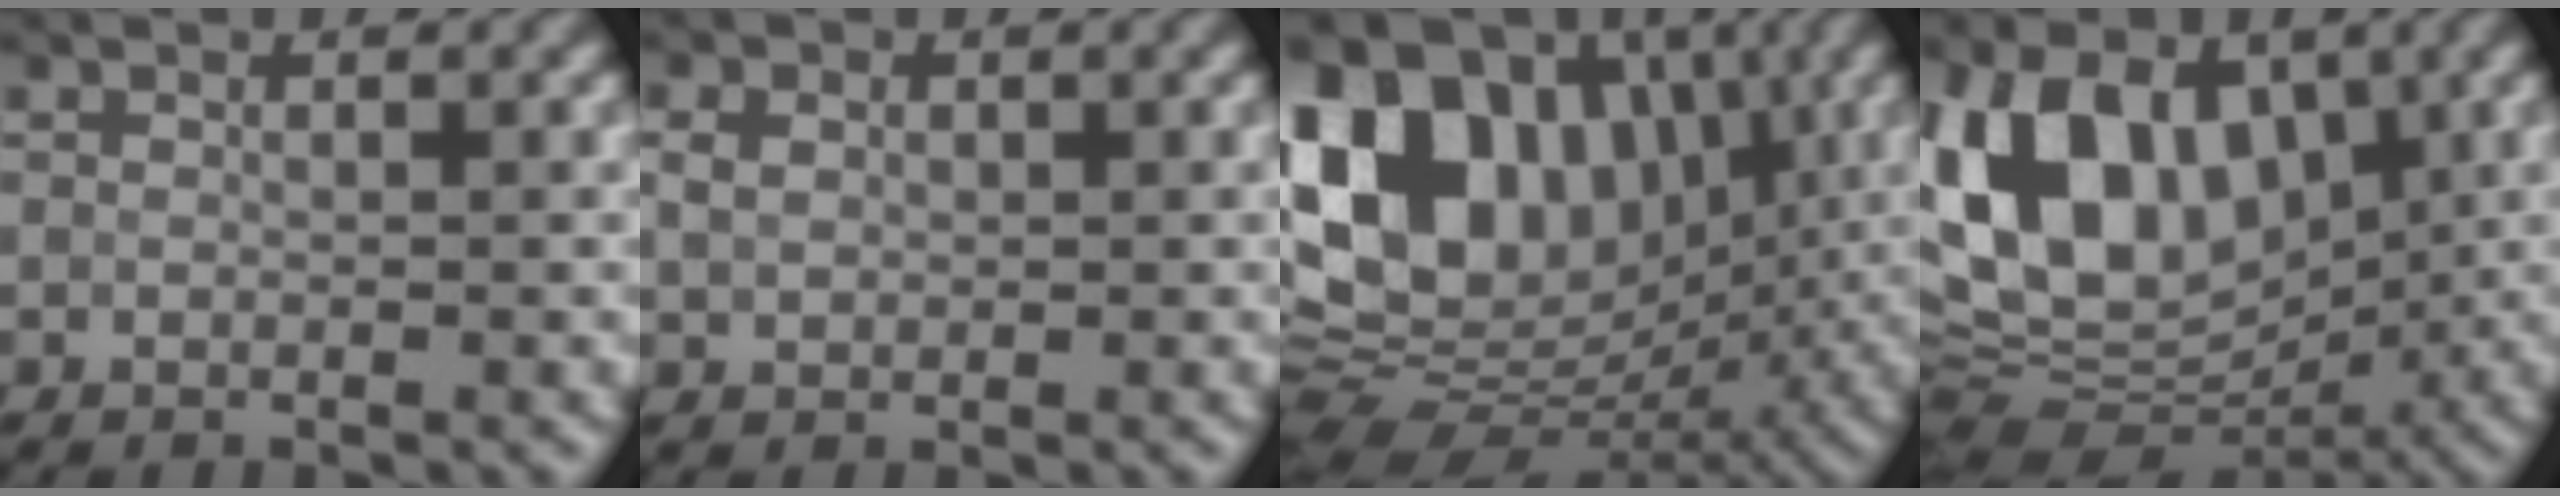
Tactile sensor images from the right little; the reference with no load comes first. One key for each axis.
{"total": 1.8, "fx": 0.5, "fy": 1.5, "fz": 1.0, "tx": -0.023, "ty": 0.008, "tz": 0.005}
{"total": 16.4, "fx": 3.9, "fy": 11.7, "fz": 10.8, "tx": -0.198, "ty": 0.046, "tz": 0.059}
{"total": 12.1, "fx": 2.6, "fy": 8.2, "fz": 8.4, "tx": -0.156, "ty": 0.010, "tz": 0.029}